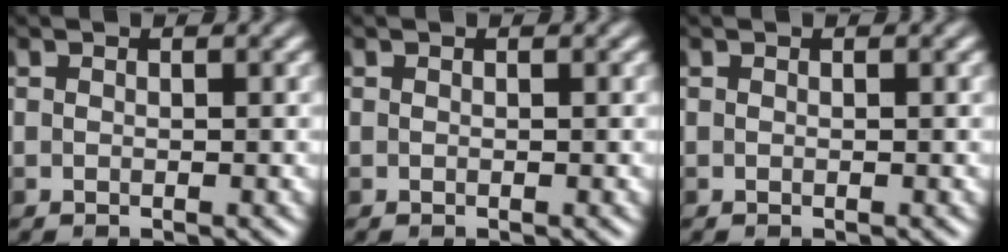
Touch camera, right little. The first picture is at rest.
{"total": 0.0}
{"total": 0.0}